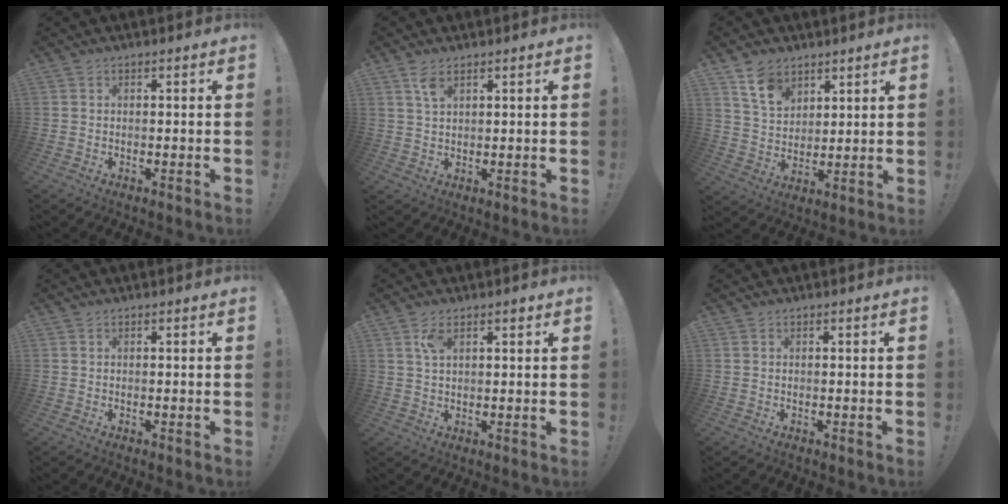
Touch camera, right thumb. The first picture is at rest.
{"total": 3.7, "force": [2.3, 1.5, 2.5], "torque": [-0.043, -0.009, 0.039]}
{"total": 10.3, "force": [6.8, 6.6, 4.0], "torque": [-0.072, -0.035, 0.132]}
{"total": 0.0}
{"total": 3.9, "force": [1.9, 1.6, 3.0], "torque": [-0.046, -0.004, 0.031]}
{"total": 0.0}